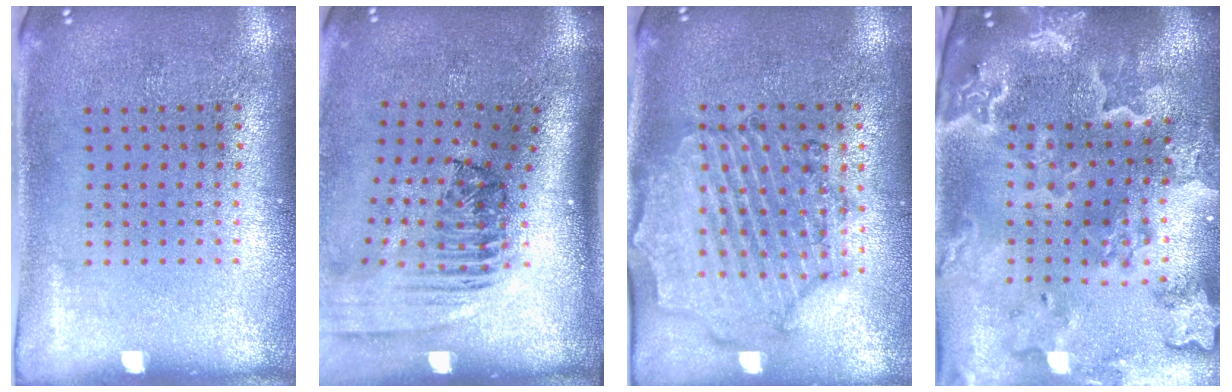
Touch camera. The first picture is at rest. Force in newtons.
{"total": 2.5, "press": 1.7, "slide": 1.8}
{"total": 1.7, "press": 1.6, "slide": 0.3}
{"total": 4.1, "press": 3.5, "slide": 2.3}